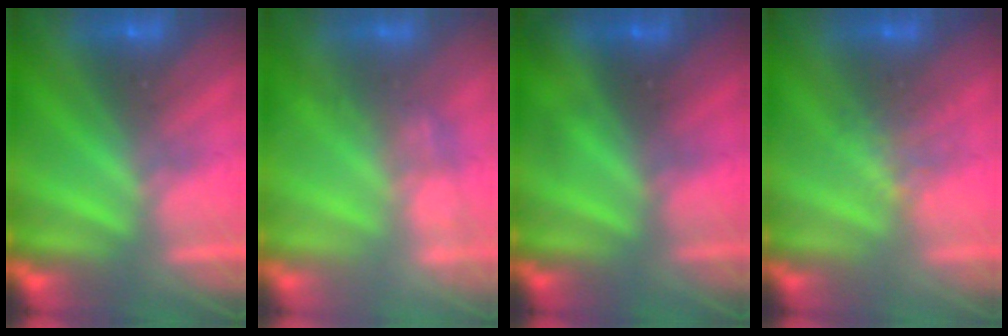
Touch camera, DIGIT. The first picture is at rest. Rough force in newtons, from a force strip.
{"total": 2.7}
{"total": 1.9}
{"total": 1.1}